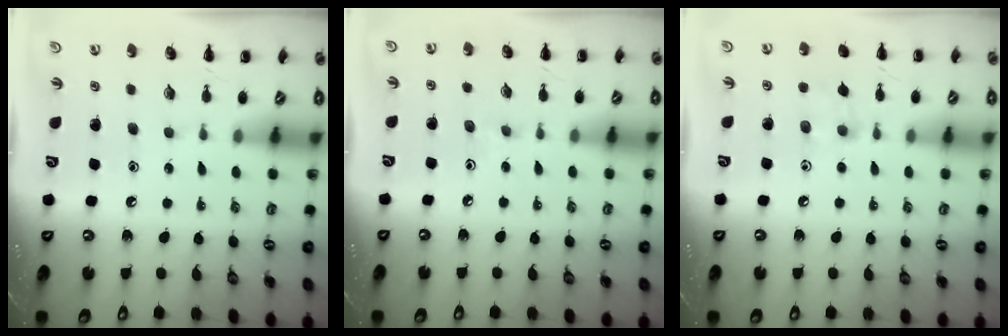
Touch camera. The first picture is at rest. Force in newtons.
{"total": 2.2, "press": 2.1, "slide": 0.9}
{"total": 4.8, "press": 4.6, "slide": 1.3}